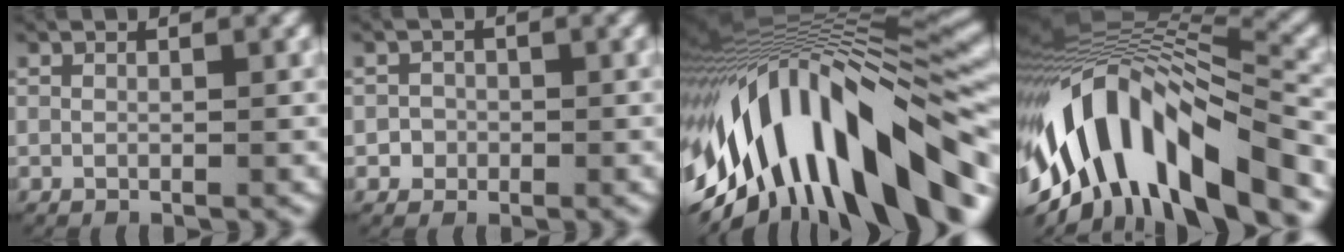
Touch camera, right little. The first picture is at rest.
{"total": 2.6, "force": [-0.7, 2.5, 0.2], "torque": [-0.008, -0.002, -0.018]}
{"total": 19.3, "force": [-4.7, 11.2, 15.0], "torque": [-0.261, 0.020, -0.073]}
{"total": 17.3, "force": [-4.7, 10.6, 12.8], "torque": [-0.230, 0.008, -0.079]}